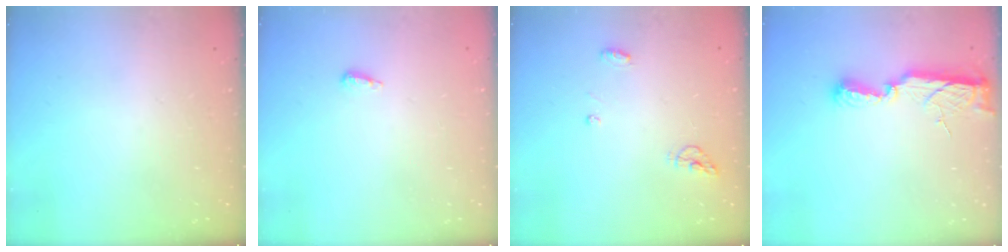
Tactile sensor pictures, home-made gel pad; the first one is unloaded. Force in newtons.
{"total": 5.7, "press": 5.2, "slide": 2.4}
{"total": 5.3, "press": 5.3, "slide": 0.2}
{"total": 8.9, "press": 8.7, "slide": 1.6}